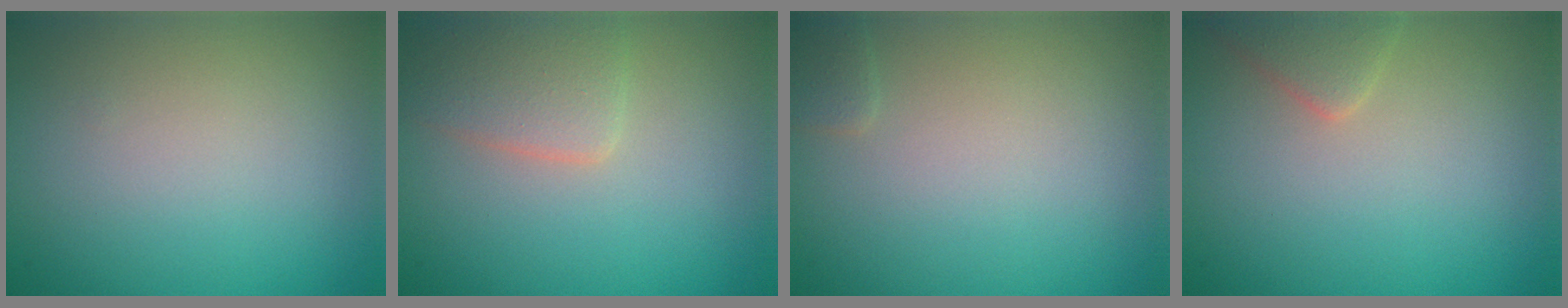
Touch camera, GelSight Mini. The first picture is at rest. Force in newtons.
{"total": 2.9, "press": 2.9, "slide": 0.1}
{"total": 0.8, "press": 0.8, "slide": 0.0}
{"total": 1.9, "press": 1.9, "slide": 0.1}